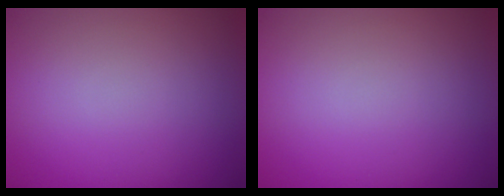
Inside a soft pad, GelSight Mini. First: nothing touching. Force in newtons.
{"total": 0.0}